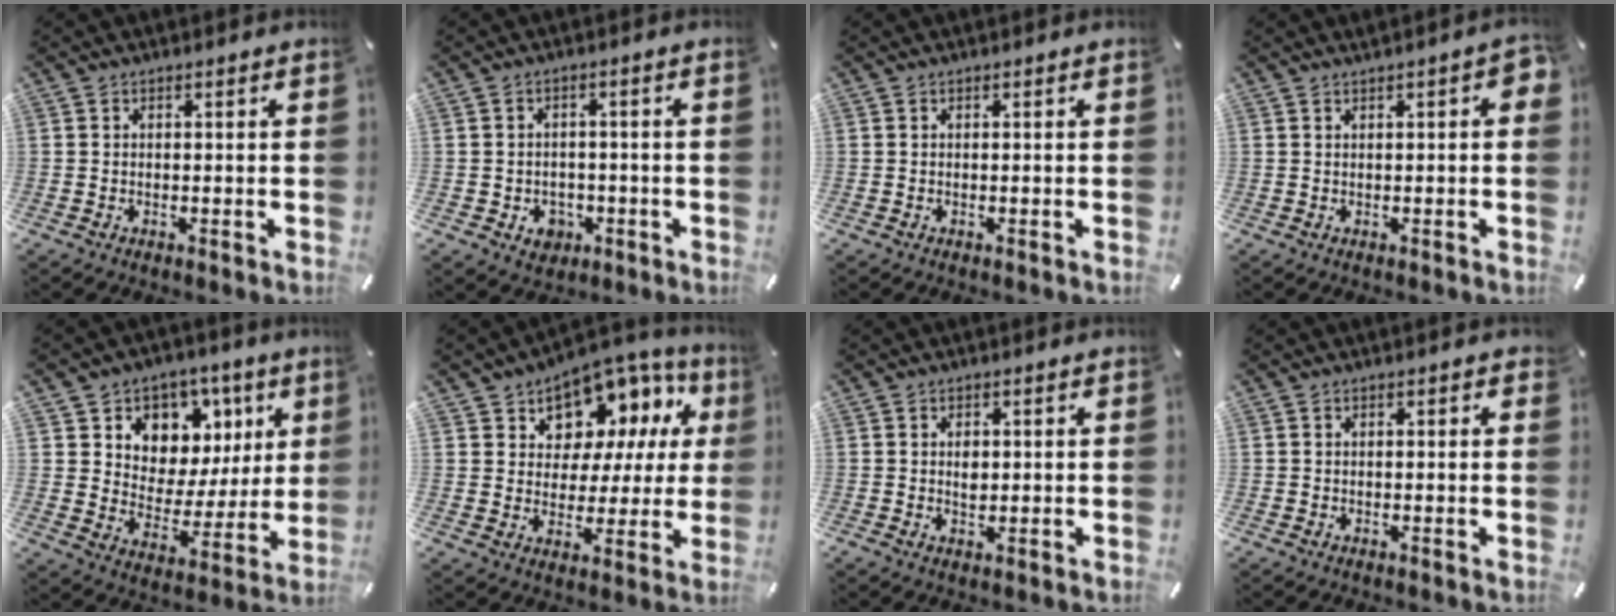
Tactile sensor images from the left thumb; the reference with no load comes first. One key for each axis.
{"total": 4.5, "fx": -1.6, "fy": 4.0, "fz": 1.4, "tx": -0.015, "ty": 0.007, "tz": -0.026}
{"total": 0.0}
{"total": 2.7, "fx": 0.3, "fy": 1.0, "fz": 2.5, "tx": -0.045, "ty": 0.007, "tz": 0.005}
{"total": 9.1, "fx": 4.2, "fy": 7.9, "fz": 1.4, "tx": -0.009, "ty": -0.064, "tz": 0.076}
{"total": 9.5, "fx": 6.1, "fy": 6.9, "fz": 2.1, "tx": -0.041, "ty": -0.062, "tz": 0.114}
{"total": 2.4, "fx": 0.2, "fy": 1.6, "fz": 1.7, "tx": -0.020, "ty": -0.003, "tz": 0.000}
{"total": 0.6, "fx": 0.1, "fy": 0.6, "fz": 0.2, "tx": -0.004, "ty": 0.005, "tz": 0.000}